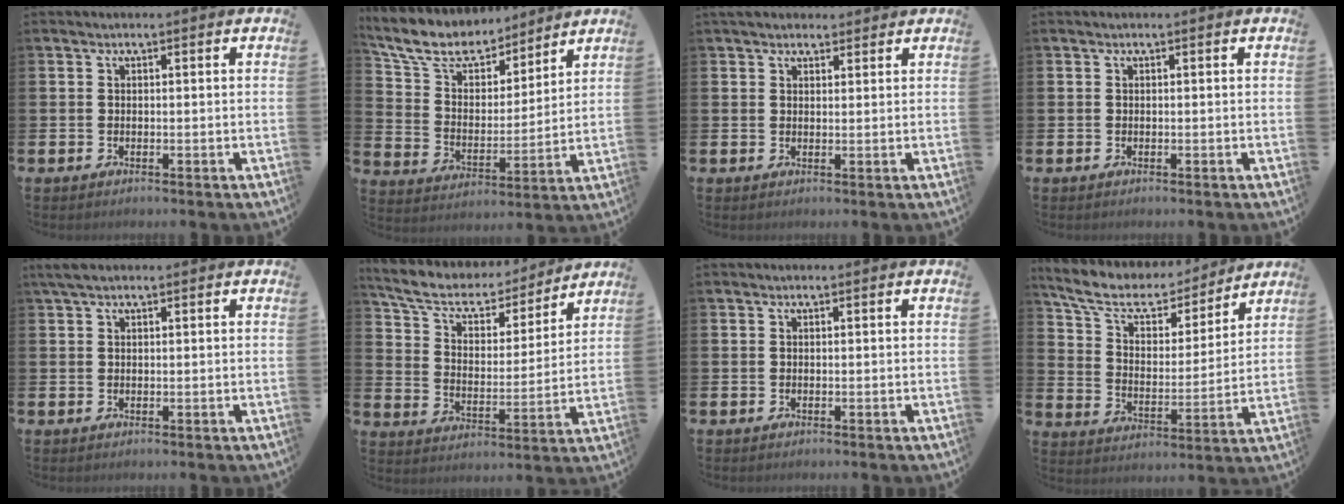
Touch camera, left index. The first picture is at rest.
{"total": 9.8, "force": [8.6, 3.8, 2.8], "torque": [-0.104, -0.050, 0.157]}
{"total": 2.7, "force": [2.4, 1.1, 0.4], "torque": [-0.004, -0.004, 0.043]}
{"total": 0.0}
{"total": 1.9, "force": [1.3, 0.5, 1.2], "torque": [-0.032, 0.009, 0.024]}
{"total": 7.9, "force": [7.0, 3.0, 2.4], "torque": [-0.088, -0.044, 0.122]}
{"total": 0.0}
{"total": 9.1, "force": [7.8, 3.6, 3.1], "torque": [-0.099, -0.048, 0.135]}